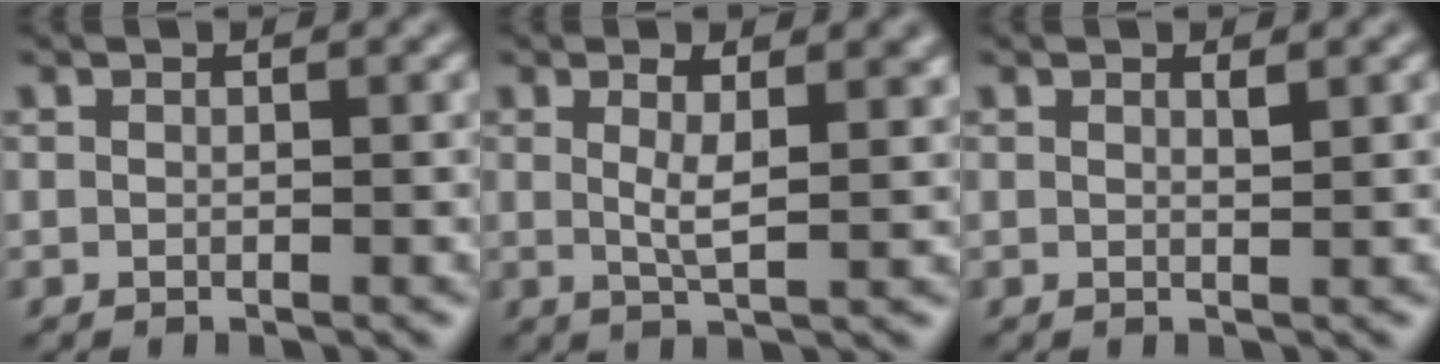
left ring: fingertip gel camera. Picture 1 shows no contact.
{"total": 3.5, "force": [1.1, 1.0, 3.2], "torque": [-0.054, -0.001, 0.018]}
{"total": 0.6, "force": [0.5, 0.1, 0.4], "torque": [-0.006, -0.003, 0.007]}